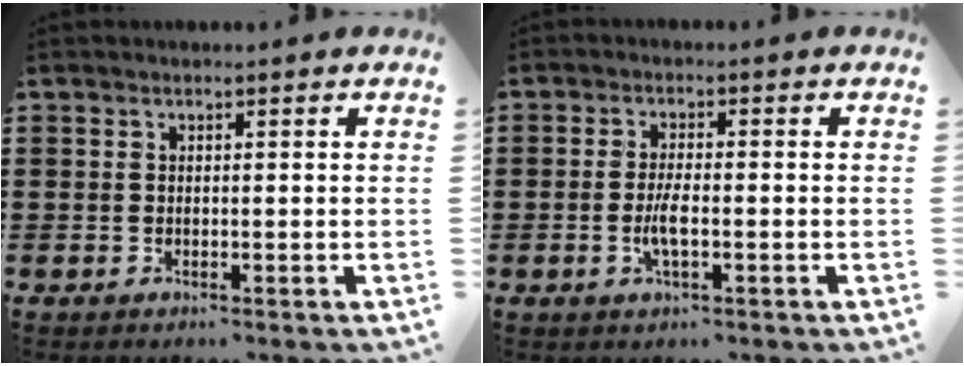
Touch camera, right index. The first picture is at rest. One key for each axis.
{"total": 3.7, "fx": -0.9, "fy": 0.9, "fz": 3.4, "tx": -0.074, "ty": -0.003, "tz": -0.021}